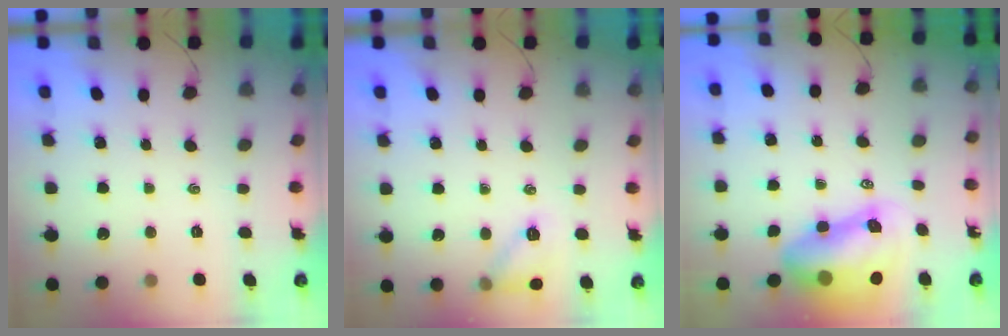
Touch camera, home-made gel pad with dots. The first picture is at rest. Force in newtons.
{"total": 9.4, "press": 9.4, "slide": 0.7}
{"total": 13.0, "press": 12.5, "slide": 3.6}